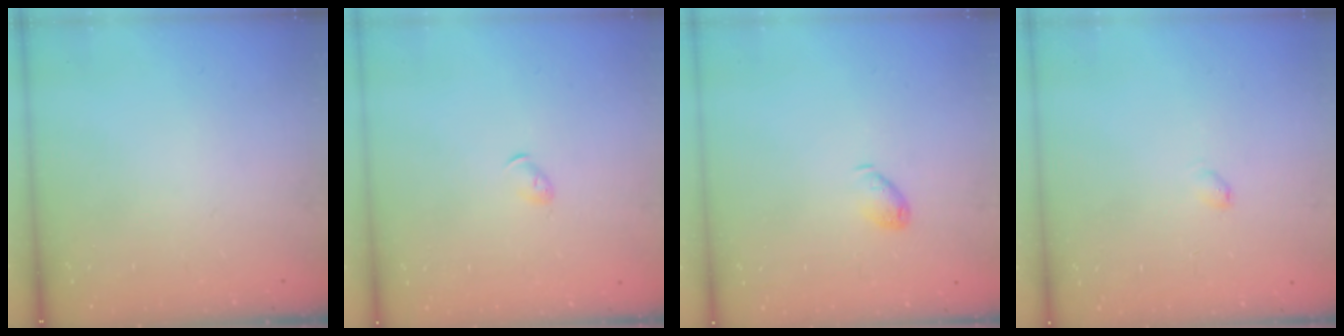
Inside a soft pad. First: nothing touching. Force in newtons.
{"total": 3.2, "press": 3.2, "slide": 0.6}
{"total": 4.9, "press": 4.9, "slide": 0.4}
{"total": 2.5, "press": 2.5, "slide": 0.4}